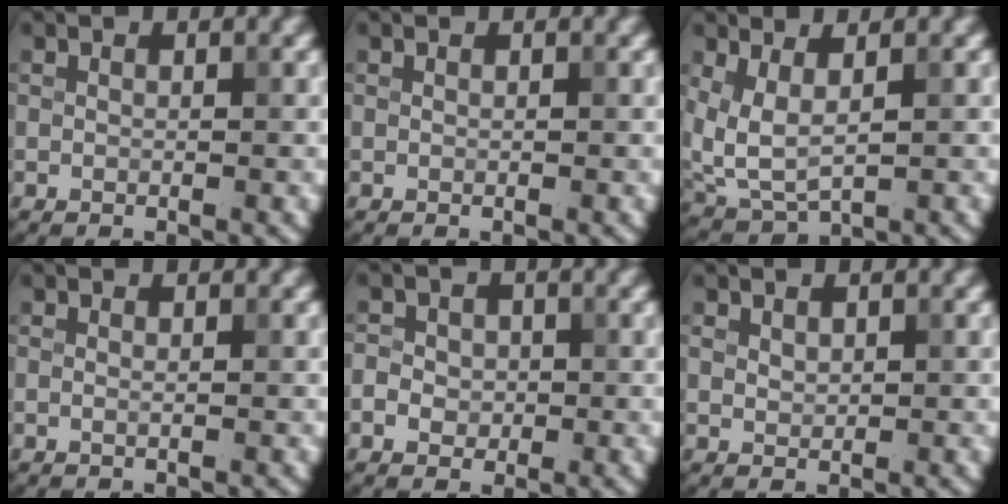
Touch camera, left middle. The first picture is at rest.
{"total": 0.0}
{"total": 3.7, "force": [1.1, 1.9, 2.9], "torque": [-0.073, -0.010, 0.028]}
{"total": 0.0}
{"total": 2.6, "force": [-0.3, 2.3, 1.0], "torque": [-0.006, 0.005, -0.013]}
{"total": 0.9, "force": [0.5, 0.7, 0.4], "torque": [-0.010, -0.002, 0.012]}